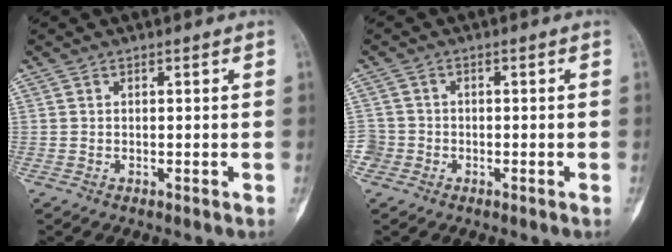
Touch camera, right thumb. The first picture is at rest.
{"total": 3.0, "force": [-1.5, 2.6, 0.0], "torque": [0.011, 0.013, -0.034]}